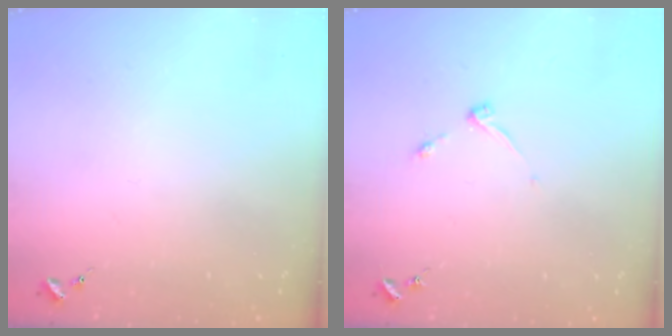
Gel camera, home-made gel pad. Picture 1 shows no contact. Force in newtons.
{"total": 4.0, "press": 4.0, "slide": 0.5}